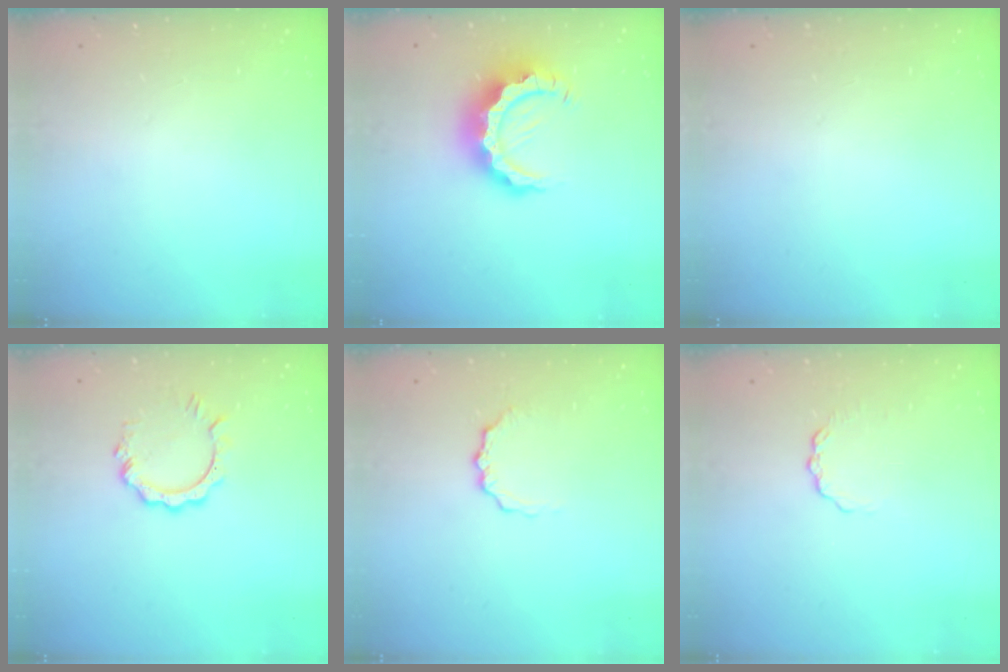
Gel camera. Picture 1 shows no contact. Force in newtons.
{"total": 11.1, "press": 11.1, "slide": 0.9}
{"total": 0.0}
{"total": 5.3, "press": 5.2, "slide": 0.4}
{"total": 4.7, "press": 4.7, "slide": 0.5}
{"total": 3.2, "press": 3.2, "slide": 0.4}